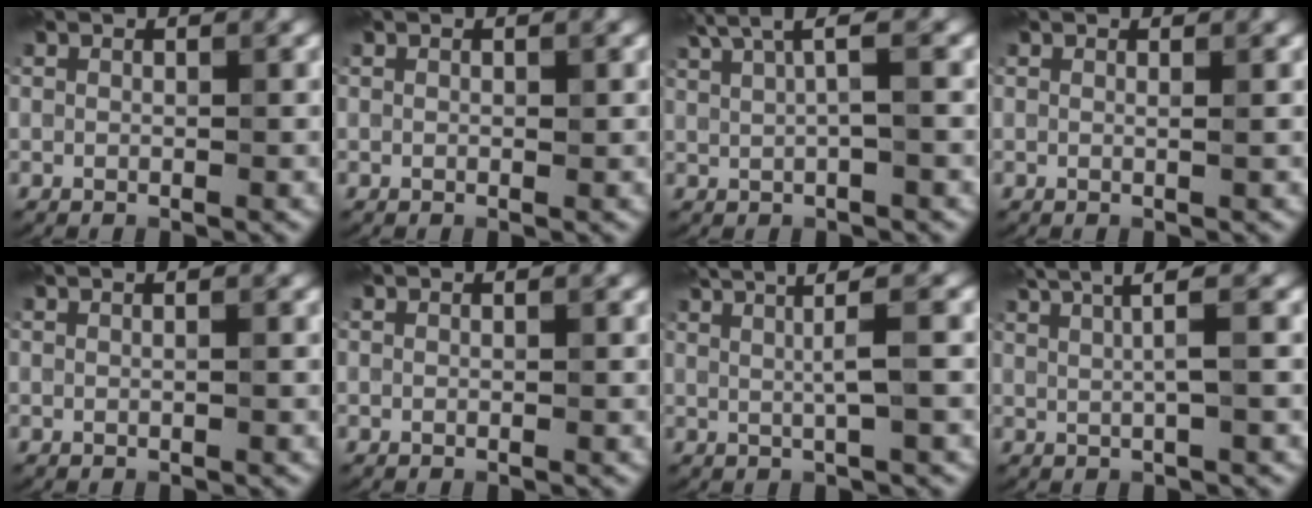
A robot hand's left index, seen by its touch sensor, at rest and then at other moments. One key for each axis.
{"total": 0.0}
{"total": 4.1, "fx": 2.1, "fy": 1.0, "fz": 3.4, "tx": -0.053, "ty": 0.012, "tz": 0.031}
{"total": 0.5, "fx": 0.2, "fy": 0.2, "fz": 0.5, "tx": 0.000, "ty": 0.000, "tz": -0.001}
{"total": 0.7, "fx": 0.2, "fy": 0.3, "fz": 0.7, "tx": -0.008, "ty": 0.002, "tz": -0.004}
{"total": 0.0}
{"total": 4.7, "fx": 1.9, "fy": 0.9, "fz": 4.2, "tx": -0.057, "ty": 0.013, "tz": 0.024}
{"total": 5.0, "fx": 2.4, "fy": 1.4, "fz": 4.2, "tx": -0.047, "ty": 0.016, "tz": 0.018}